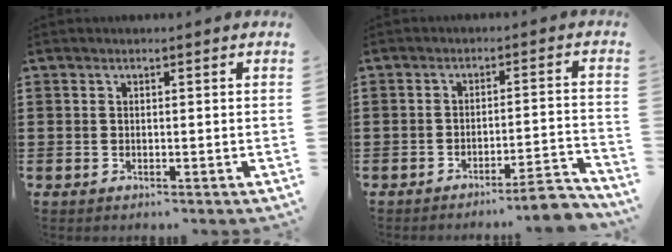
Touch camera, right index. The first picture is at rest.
{"total": 5.0, "force": [-4.4, -0.1, 2.5], "torque": [-0.041, -0.012, -0.083]}